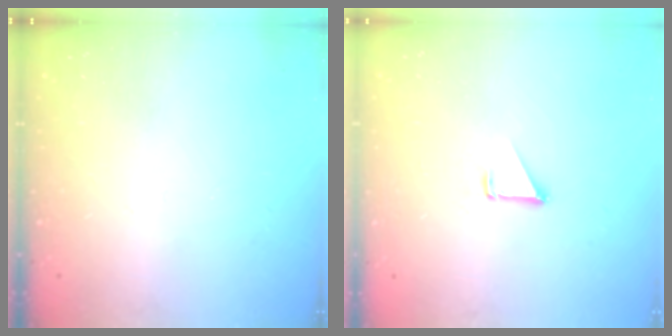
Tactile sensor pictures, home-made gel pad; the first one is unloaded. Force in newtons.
{"total": 1.4, "press": 1.3, "slide": 0.1}